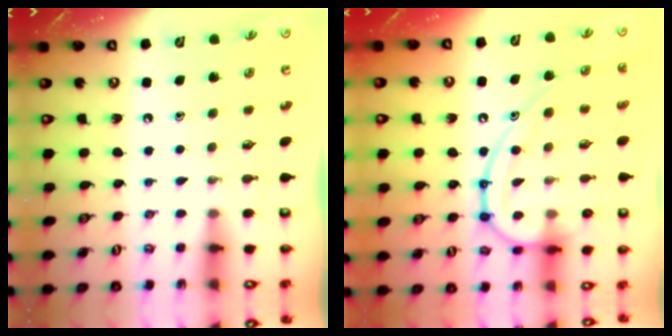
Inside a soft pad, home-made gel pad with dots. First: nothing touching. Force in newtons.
{"total": 14.4, "press": 14.4, "slide": 0.9}